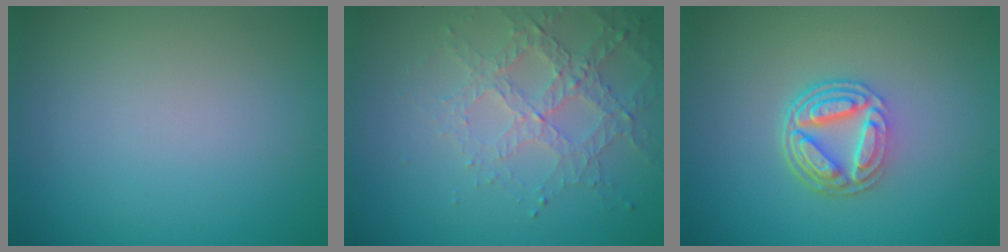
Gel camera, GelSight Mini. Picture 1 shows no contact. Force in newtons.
{"total": 3.1, "press": 3.0, "slide": 0.8}
{"total": 5.2, "press": 3.8, "slide": 3.6}